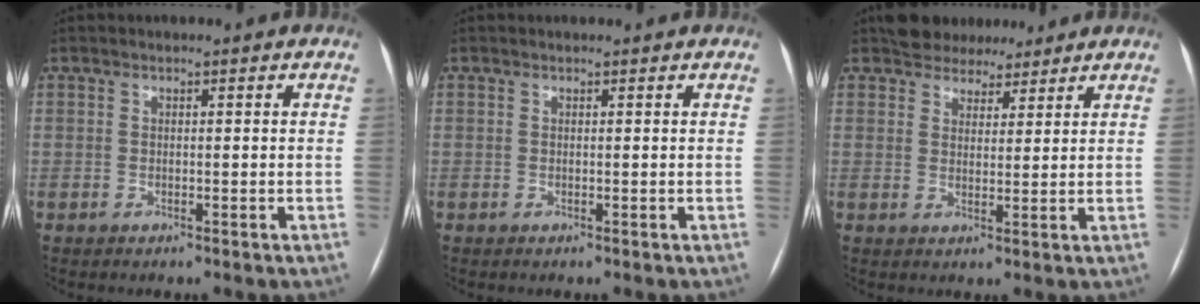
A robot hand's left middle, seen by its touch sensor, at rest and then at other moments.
{"total": 1.0, "force": [0.9, 0.2, 0.1], "torque": [-0.011, 0.011, 0.010]}
{"total": 6.4, "force": [5.5, 2.9, 1.4], "torque": [-0.010, 0.008, 0.082]}